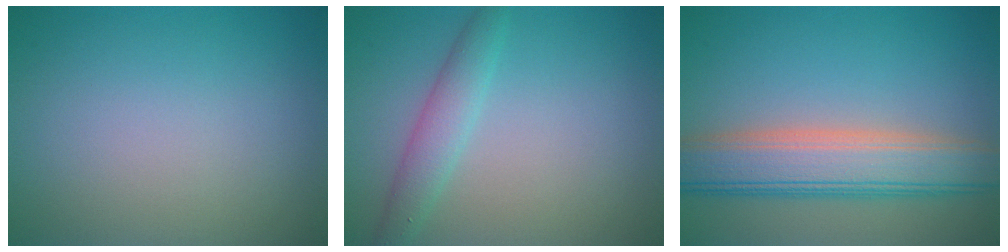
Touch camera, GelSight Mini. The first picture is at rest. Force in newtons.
{"total": 2.5, "press": 2.5, "slide": 0.0}
{"total": 7.2, "press": 7.2, "slide": 0.1}